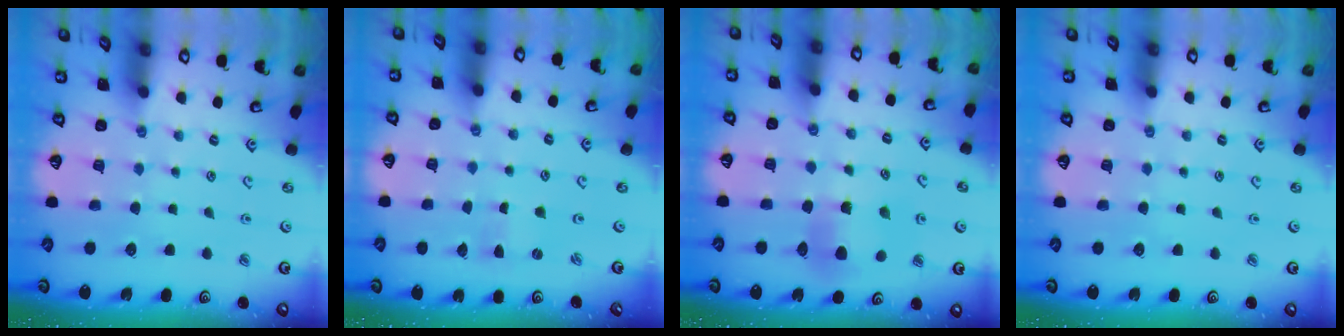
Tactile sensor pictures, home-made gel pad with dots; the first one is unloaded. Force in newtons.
{"total": 0.0}
{"total": 7.1, "press": 7.1, "slide": 0.5}
{"total": 0.0}